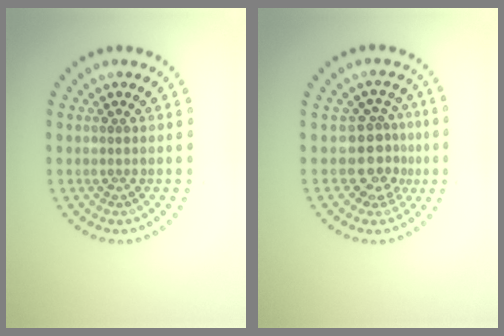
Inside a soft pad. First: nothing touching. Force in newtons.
{"total": 3.5, "press": 2.7, "slide": 2.2}